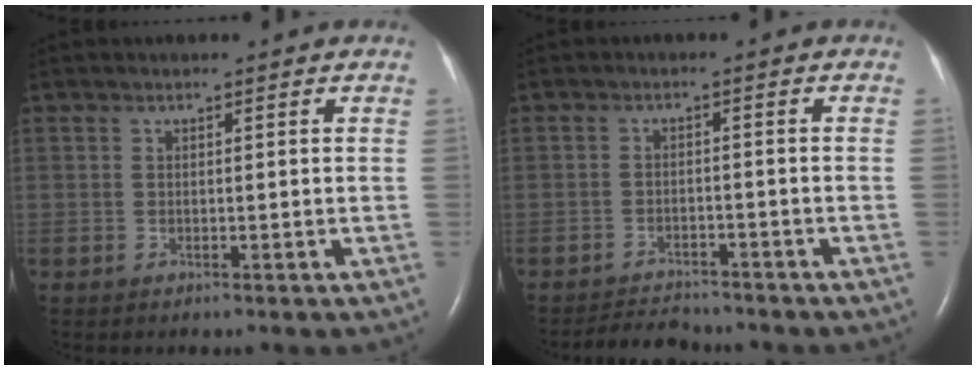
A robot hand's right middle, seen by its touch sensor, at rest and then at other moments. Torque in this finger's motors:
{"motor_torque": [-0.01, -0.01, 0.00, -0.01]}